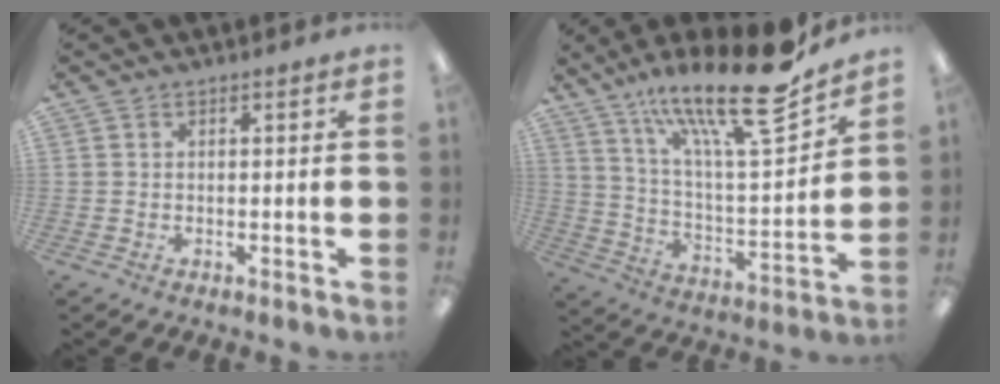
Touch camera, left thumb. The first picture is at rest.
{"total": 24.1, "force": [17.3, 5.2, 16.0], "torque": [-0.259, -0.107, 0.278]}